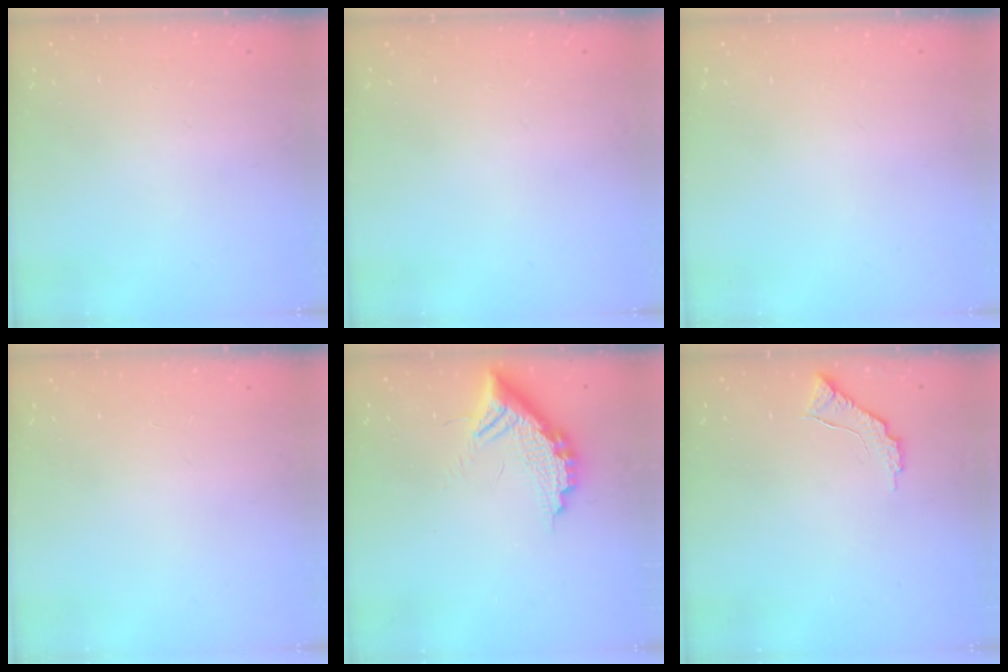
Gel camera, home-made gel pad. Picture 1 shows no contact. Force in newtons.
{"total": 0.0}
{"total": 0.0}
{"total": 0.0}
{"total": 12.8, "press": 12.8, "slide": 0.7}
{"total": 8.3, "press": 8.3, "slide": 0.4}